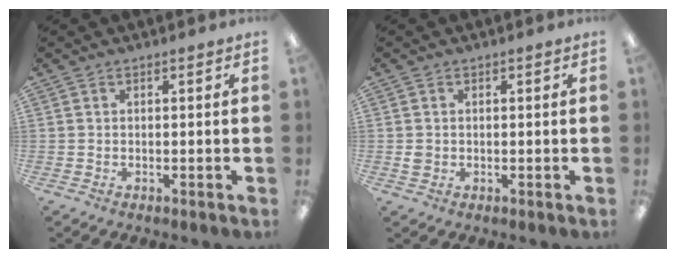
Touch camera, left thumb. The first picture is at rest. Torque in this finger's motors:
{"motor_torque": [-0.02, 0.01, 0.27, -0.44, 0.00]}